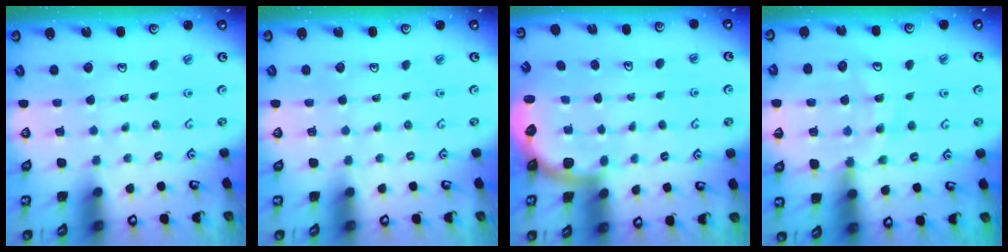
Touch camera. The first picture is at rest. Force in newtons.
{"total": 0.0}
{"total": 2.5, "press": 2.1, "slide": 1.4}
{"total": 12.6, "press": 12.2, "slide": 3.1}